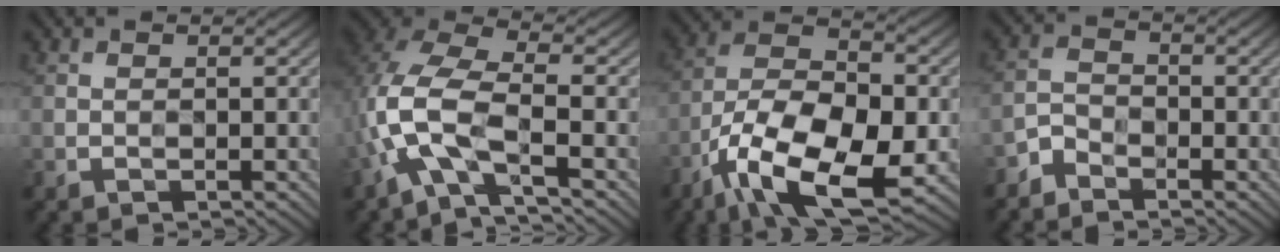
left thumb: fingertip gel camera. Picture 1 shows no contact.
{"total": 9.1, "force": [-3.4, 4.2, 7.3], "torque": [-0.175, 0.009, -0.084]}
{"total": 15.4, "force": [-8.0, 7.2, 11.0], "torque": [-0.213, -0.013, -0.158]}
{"total": 3.7, "force": [-3.1, 1.8, 0.7], "torque": [-0.019, 0.001, -0.073]}